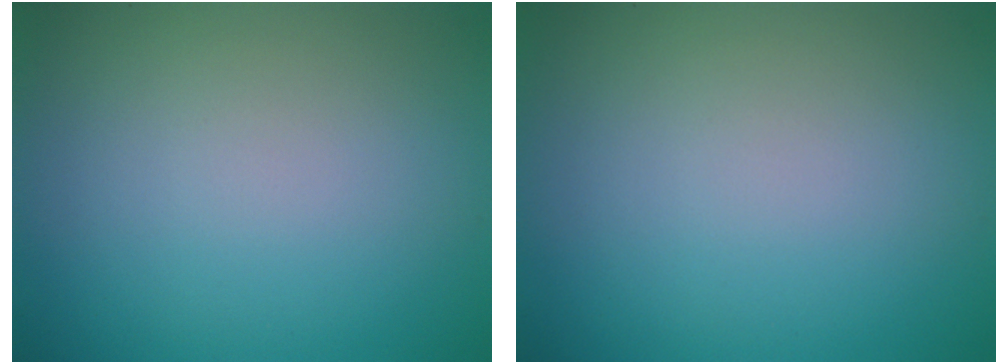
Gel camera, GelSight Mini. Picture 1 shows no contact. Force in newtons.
{"total": 0.0}